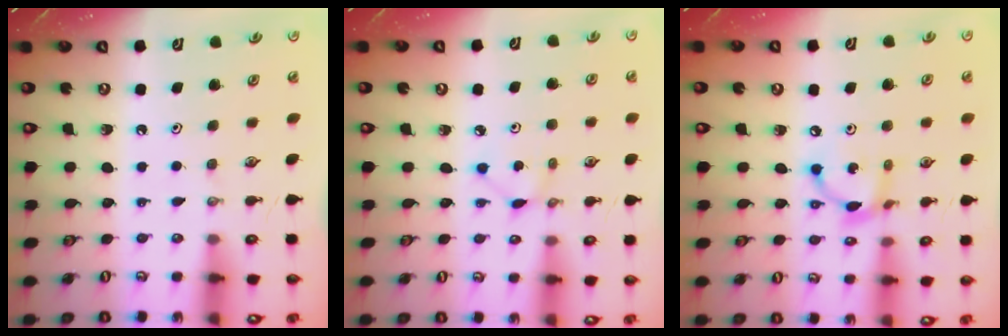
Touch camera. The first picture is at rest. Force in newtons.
{"total": 2.8, "press": 2.8, "slide": 0.3}
{"total": 8.3, "press": 8.3, "slide": 0.2}